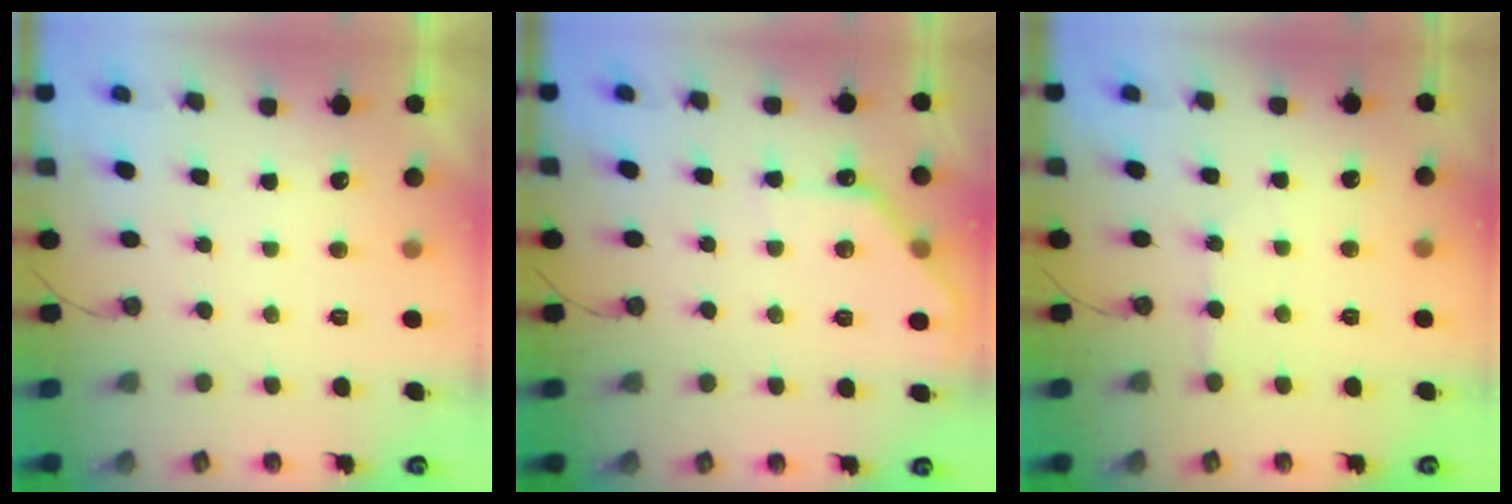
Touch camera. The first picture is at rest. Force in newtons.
{"total": 9.4, "press": 9.4, "slide": 0.4}
{"total": 3.0, "press": 3.0, "slide": 0.5}